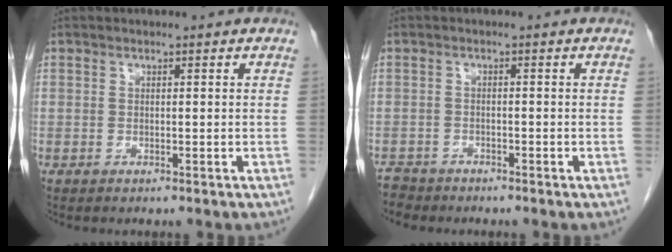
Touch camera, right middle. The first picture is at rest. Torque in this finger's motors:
{"motor_torque": [0.00, 0.11, -0.01, 0.00]}